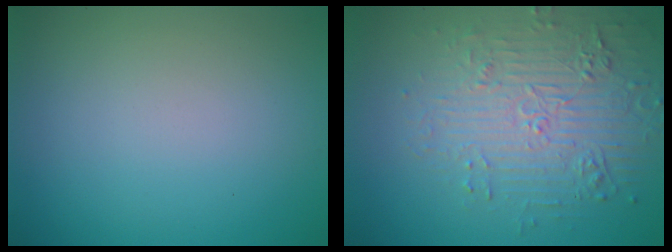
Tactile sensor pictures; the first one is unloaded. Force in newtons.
{"total": 4.8, "press": 4.2, "slide": 2.4}